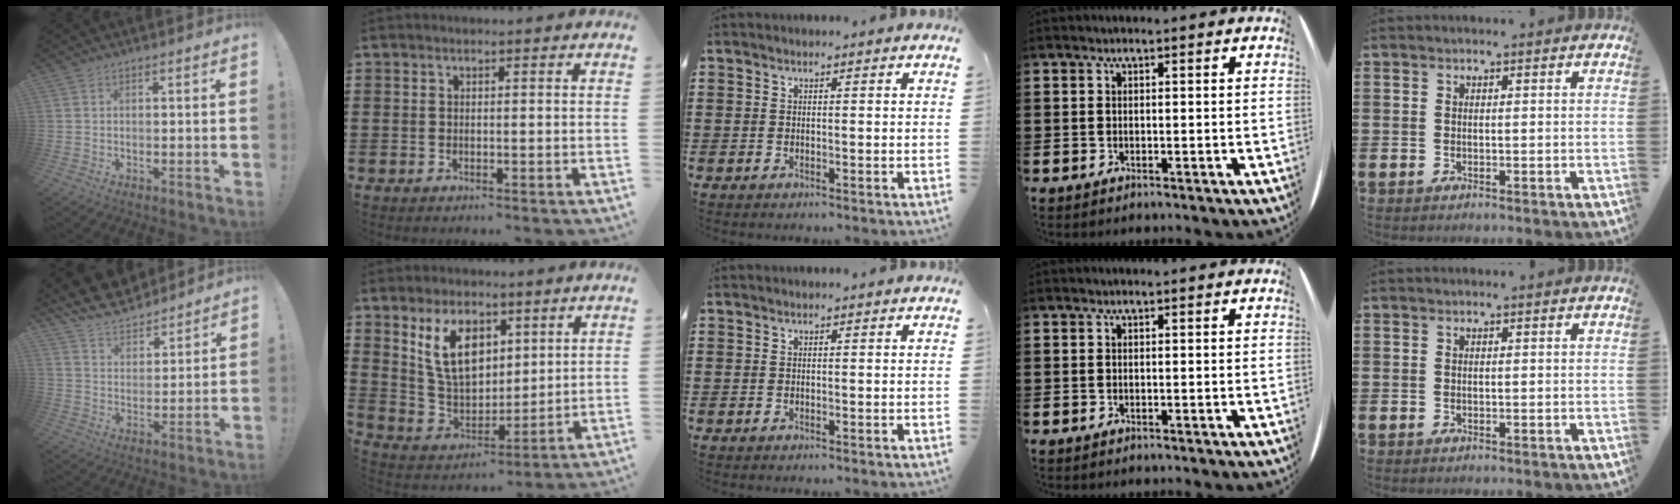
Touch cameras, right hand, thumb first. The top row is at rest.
{"thumb": {"total": 10.5, "force": [9.3, 4.0, 2.5], "torque": [-0.058, -0.076, 0.177]}, "index": {"total": 10.7, "force": [4.6, 6.5, 7.1], "torque": [-0.151, 0.011, 0.085]}}